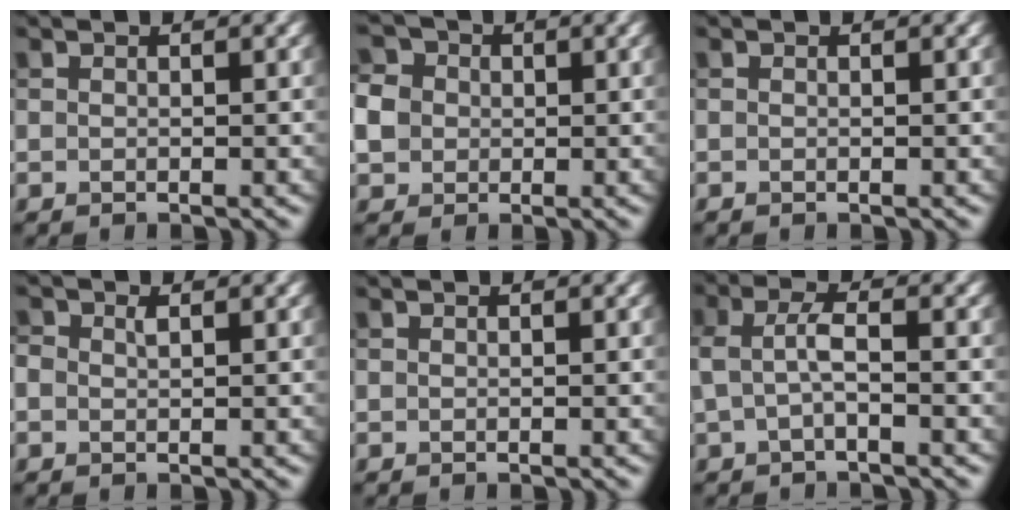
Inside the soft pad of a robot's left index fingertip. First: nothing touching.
{"total": 4.7, "force": [0.1, 4.2, 2.1], "torque": [-0.052, 0.019, -0.001]}
{"total": 0.0}
{"total": 1.1, "force": [0.3, 0.8, 0.7], "torque": [-0.012, 0.003, 0.005]}
{"total": 0.0}
{"total": 2.4, "force": [-0.3, 0.8, 2.3], "torque": [-0.052, 0.007, -0.010]}